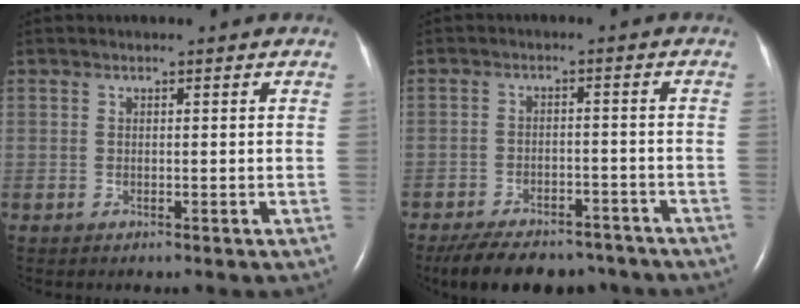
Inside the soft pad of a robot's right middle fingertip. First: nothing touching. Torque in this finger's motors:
{"motor_torque": [0.55, -0.54, 0.11, 0.03]}